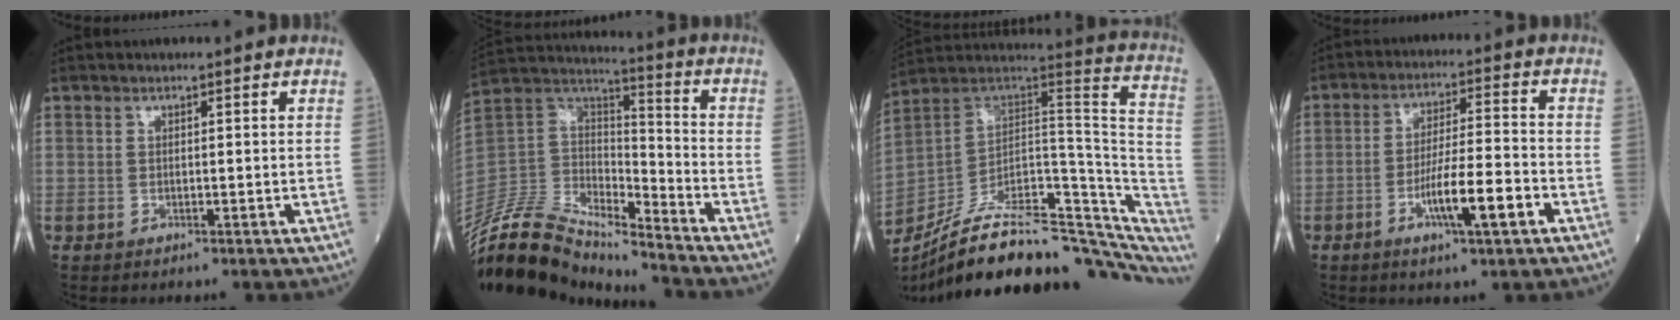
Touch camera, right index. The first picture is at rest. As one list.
[{"total": 18.0, "force": [-17.0, 3.2, 5.1], "torque": [-0.106, 0.050, -0.317]}, {"total": 29.4, "force": [-21.1, 10.1, 17.9], "torque": [-0.218, 0.031, -0.306]}, {"total": 9.0, "force": [-3.8, 0.6, 8.2], "torque": [-0.145, -0.003, -0.064]}]